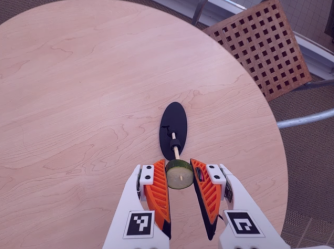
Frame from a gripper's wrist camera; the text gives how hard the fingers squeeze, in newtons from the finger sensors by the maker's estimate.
{"total": 8.2, "left": 8.2, "right": 8.2}